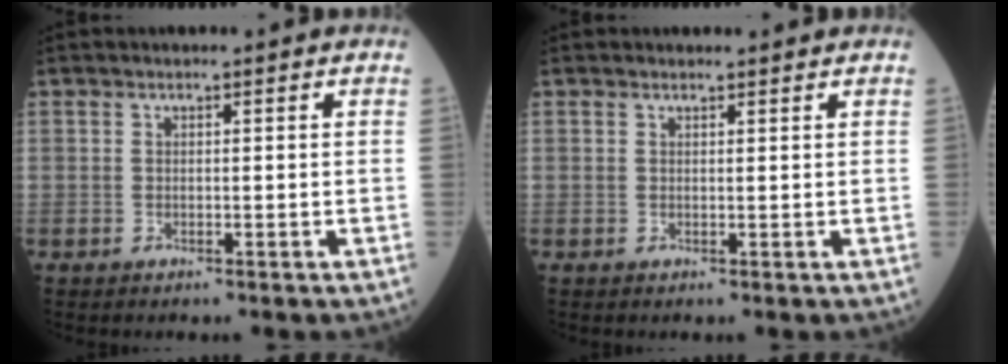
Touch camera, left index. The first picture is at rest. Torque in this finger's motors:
{"motor_torque": [-0.01, -0.44, -0.34, -0.01]}